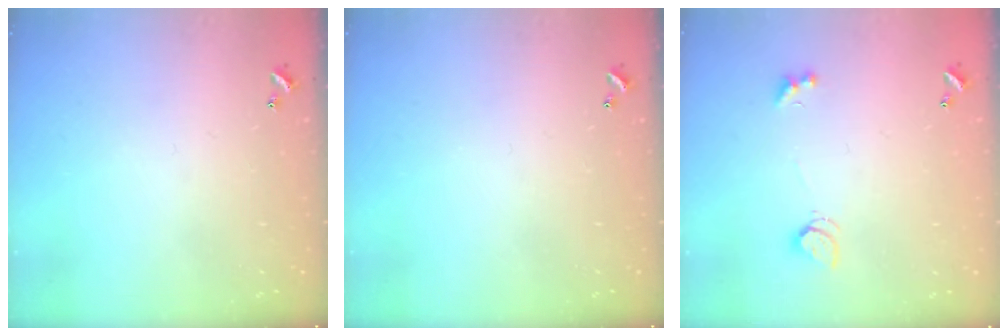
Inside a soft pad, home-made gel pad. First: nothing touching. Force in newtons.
{"total": 0.0}
{"total": 2.5, "press": 2.4, "slide": 0.6}